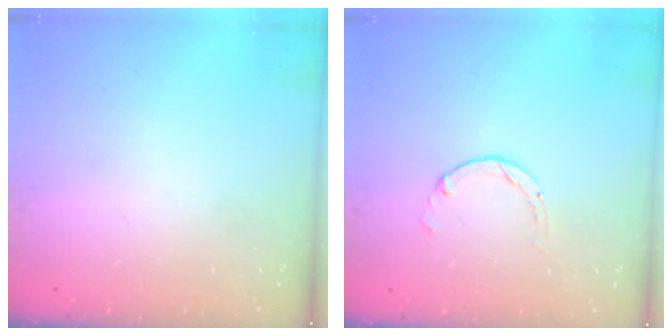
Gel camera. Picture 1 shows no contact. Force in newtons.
{"total": 0.0}